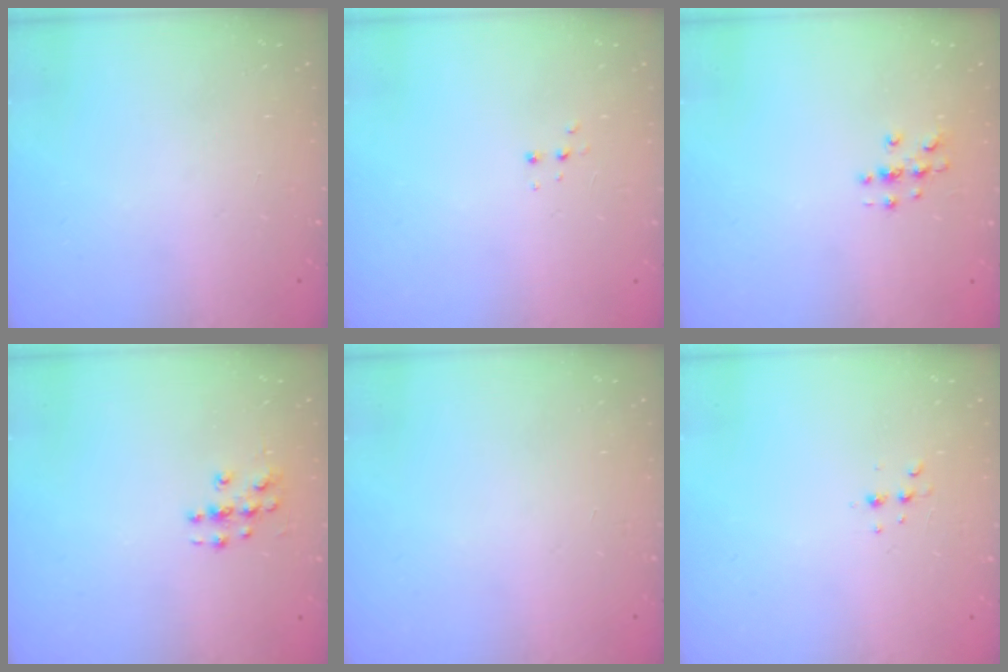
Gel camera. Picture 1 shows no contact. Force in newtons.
{"total": 2.7, "press": 2.7, "slide": 0.5}
{"total": 2.7, "press": 2.7, "slide": 0.3}
{"total": 3.6, "press": 3.6, "slide": 0.3}
{"total": 0.0}
{"total": 3.1, "press": 3.0, "slide": 0.6}